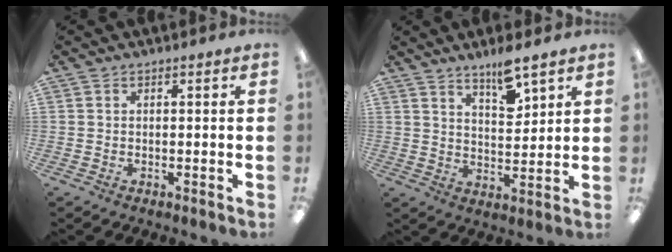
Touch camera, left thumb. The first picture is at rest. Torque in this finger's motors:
{"motor_torque": [0.26, 0.26, 0.11, 0.01, -0.04]}